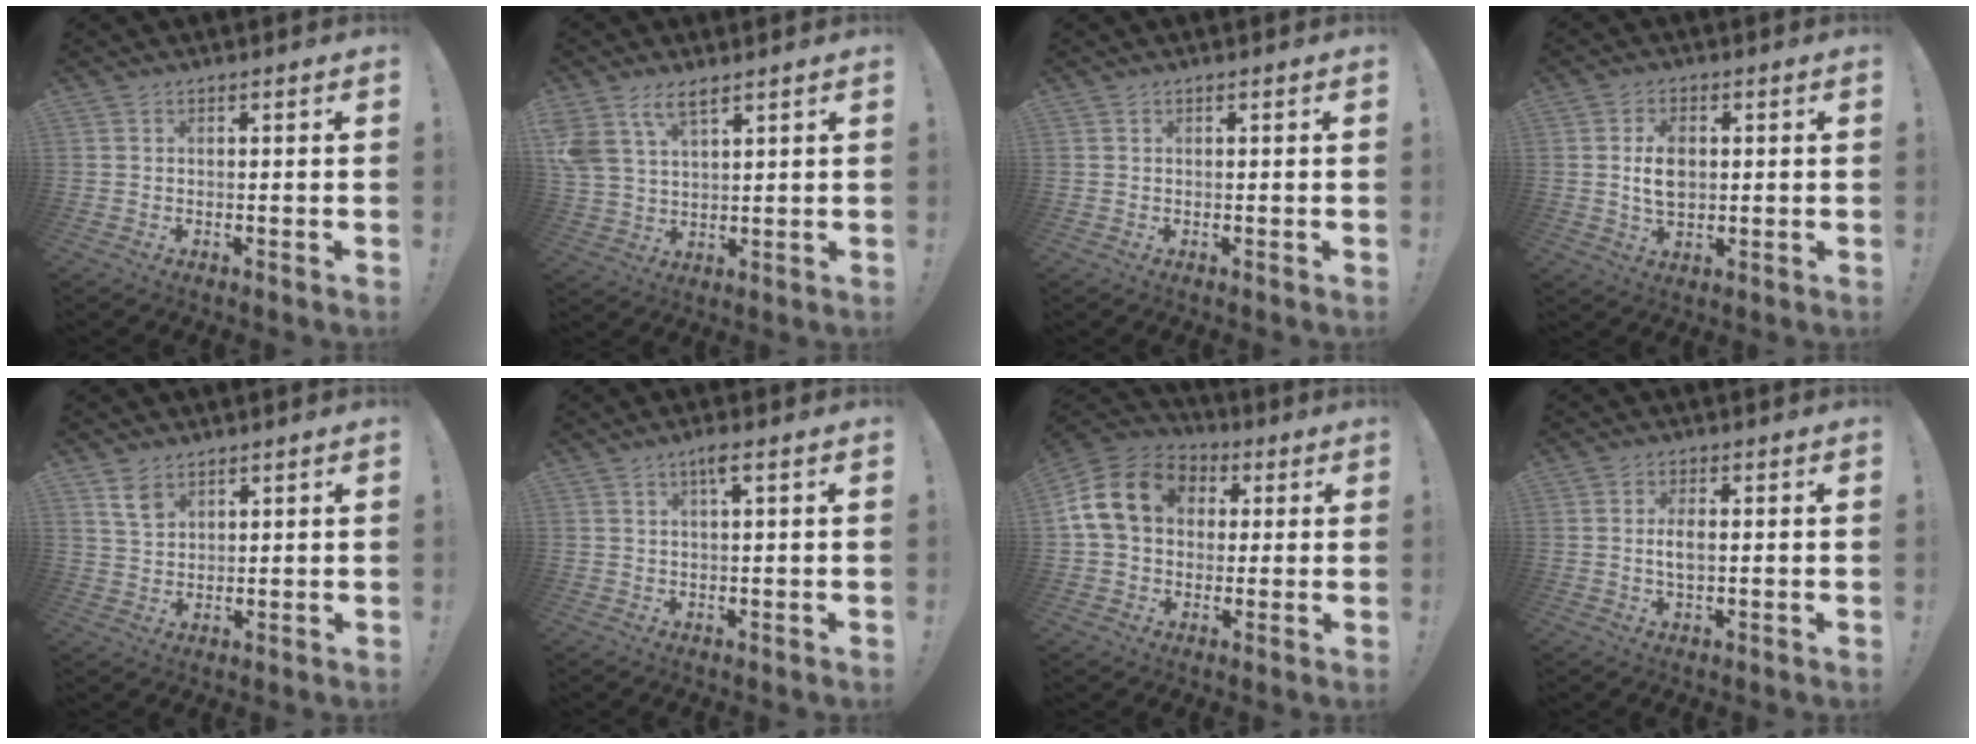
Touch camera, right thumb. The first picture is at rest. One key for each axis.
{"total": 8.4, "fx": 5.4, "fy": 4.0, "fz": 5.0, "tx": -0.108, "ty": -0.015, "tz": 0.106}
{"total": 0.0}
{"total": 7.1, "fx": 0.8, "fy": 4.6, "fz": 5.4, "tx": -0.080, "ty": 0.001, "tz": 0.012}
{"total": 5.3, "fx": 3.4, "fy": 3.2, "fz": 2.5, "tx": -0.035, "ty": -0.017, "tz": 0.063}
{"total": 3.2, "fx": 1.6, "fy": 0.1, "fz": 2.8, "tx": -0.044, "ty": -0.002, "tz": 0.020}
{"total": 16.3, "fx": 3.8, "fy": 12.5, "fz": 9.8, "tx": -0.170, "ty": 0.012, "tz": 0.075}
{"total": 3.5, "fx": -0.1, "fy": 1.4, "fz": 3.2, "tx": -0.054, "ty": -0.003, "tz": -0.008}